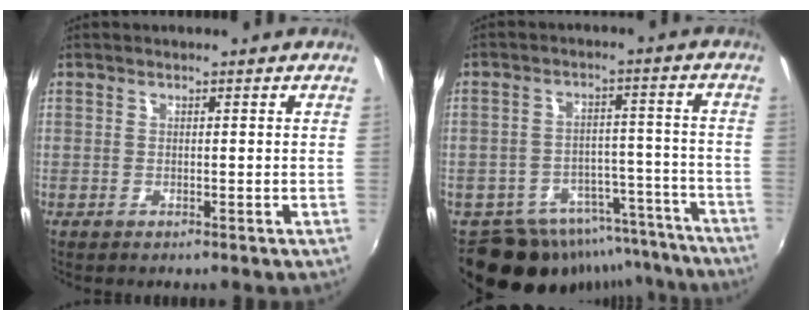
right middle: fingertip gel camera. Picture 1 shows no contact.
{"total": 17.1, "force": [-14.2, 8.1, 5.0], "torque": [-0.099, 0.030, -0.177]}